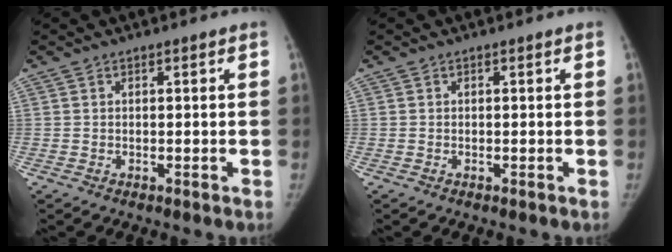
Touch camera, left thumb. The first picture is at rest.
{"total": 0.0}